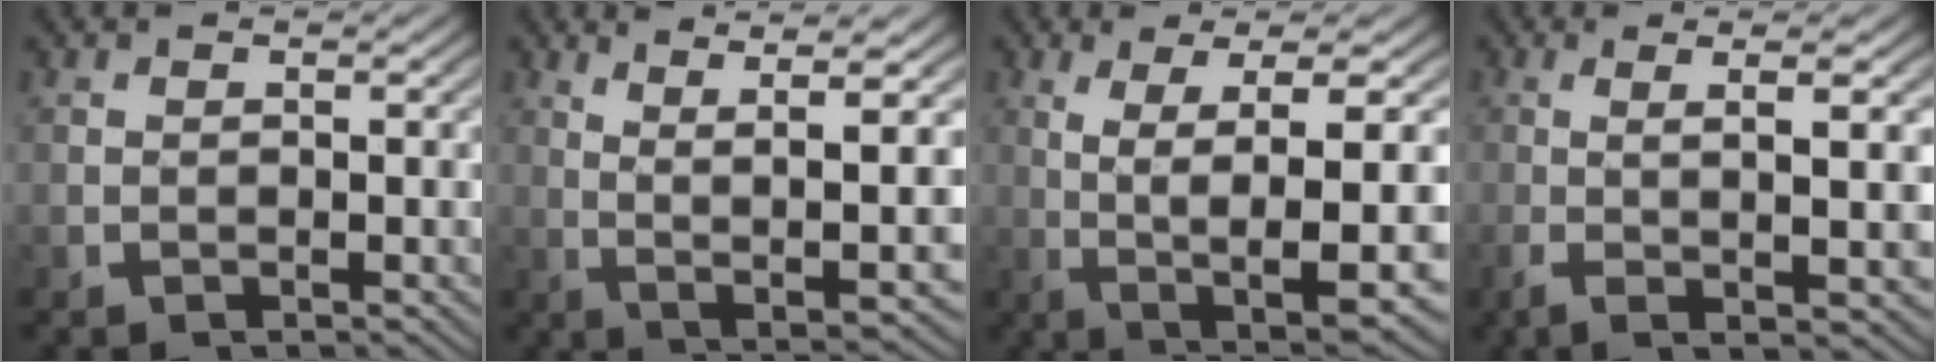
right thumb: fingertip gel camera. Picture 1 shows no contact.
{"total": 10.2, "force": [2.7, 4.0, 9.0], "torque": [-0.136, 0.004, 0.044]}
{"total": 9.0, "force": [-1.2, 3.0, 8.4], "torque": [-0.145, -0.020, -0.001]}
{"total": 7.5, "force": [0.4, 1.1, 7.4], "torque": [-0.112, 0.003, 0.009]}